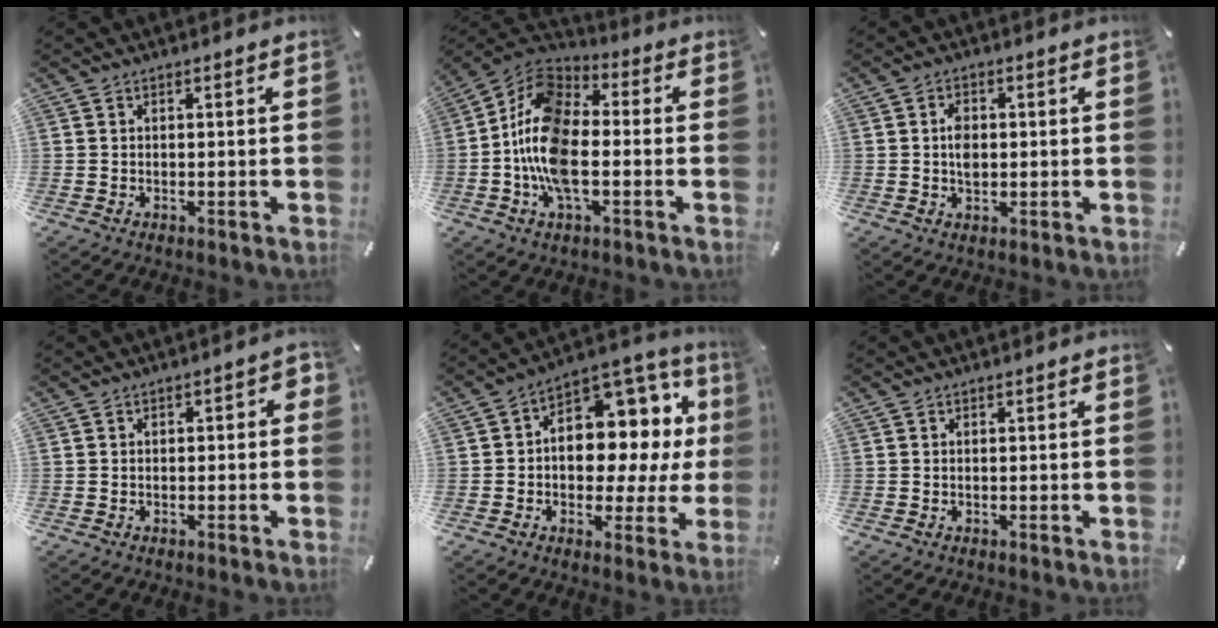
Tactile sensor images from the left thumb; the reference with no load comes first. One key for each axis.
{"total": 14.8, "fx": -3.5, "fy": 8.0, "fz": 11.9, "tx": -0.256, "ty": 0.009, "tz": -0.066}
{"total": 4.0, "fx": 0.2, "fy": 2.7, "fz": 2.9, "tx": -0.042, "ty": 0.000, "tz": -0.001}
{"total": 2.0, "fx": -0.9, "fy": 1.2, "fz": 1.4, "tx": -0.024, "ty": 0.009, "tz": -0.018}
{"total": 11.8, "fx": 1.6, "fy": 9.4, "fz": 7.1, "tx": -0.079, "ty": -0.034, "tz": 0.034}
{"total": 0.0}